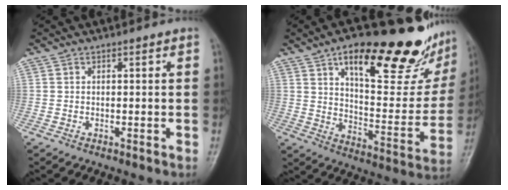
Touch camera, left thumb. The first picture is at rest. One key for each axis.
{"total": 26.6, "fx": 16.8, "fy": 9.1, "fz": 18.5, "tx": -0.208, "ty": -0.062, "tz": 0.249}